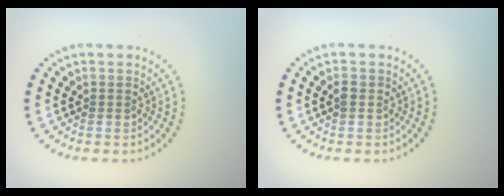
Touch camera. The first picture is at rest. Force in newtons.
{"total": 1.2, "press": 1.2, "slide": 0.3}